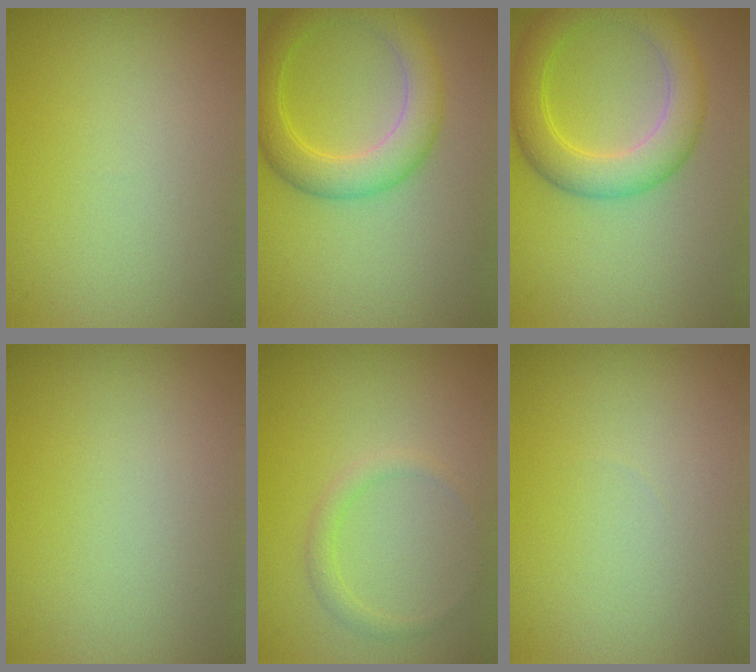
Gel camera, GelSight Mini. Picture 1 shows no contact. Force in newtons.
{"total": 4.7, "press": 4.7, "slide": 0.0}
{"total": 5.2, "press": 5.2, "slide": 0.1}
{"total": 0.0}
{"total": 1.2, "press": 1.2, "slide": 0.2}
{"total": 0.0}